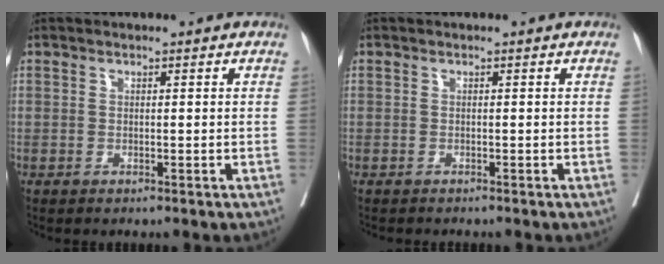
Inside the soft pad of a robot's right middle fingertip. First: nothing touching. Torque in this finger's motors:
{"motor_torque": [0.96, -1.18, 0.03, 0.02]}